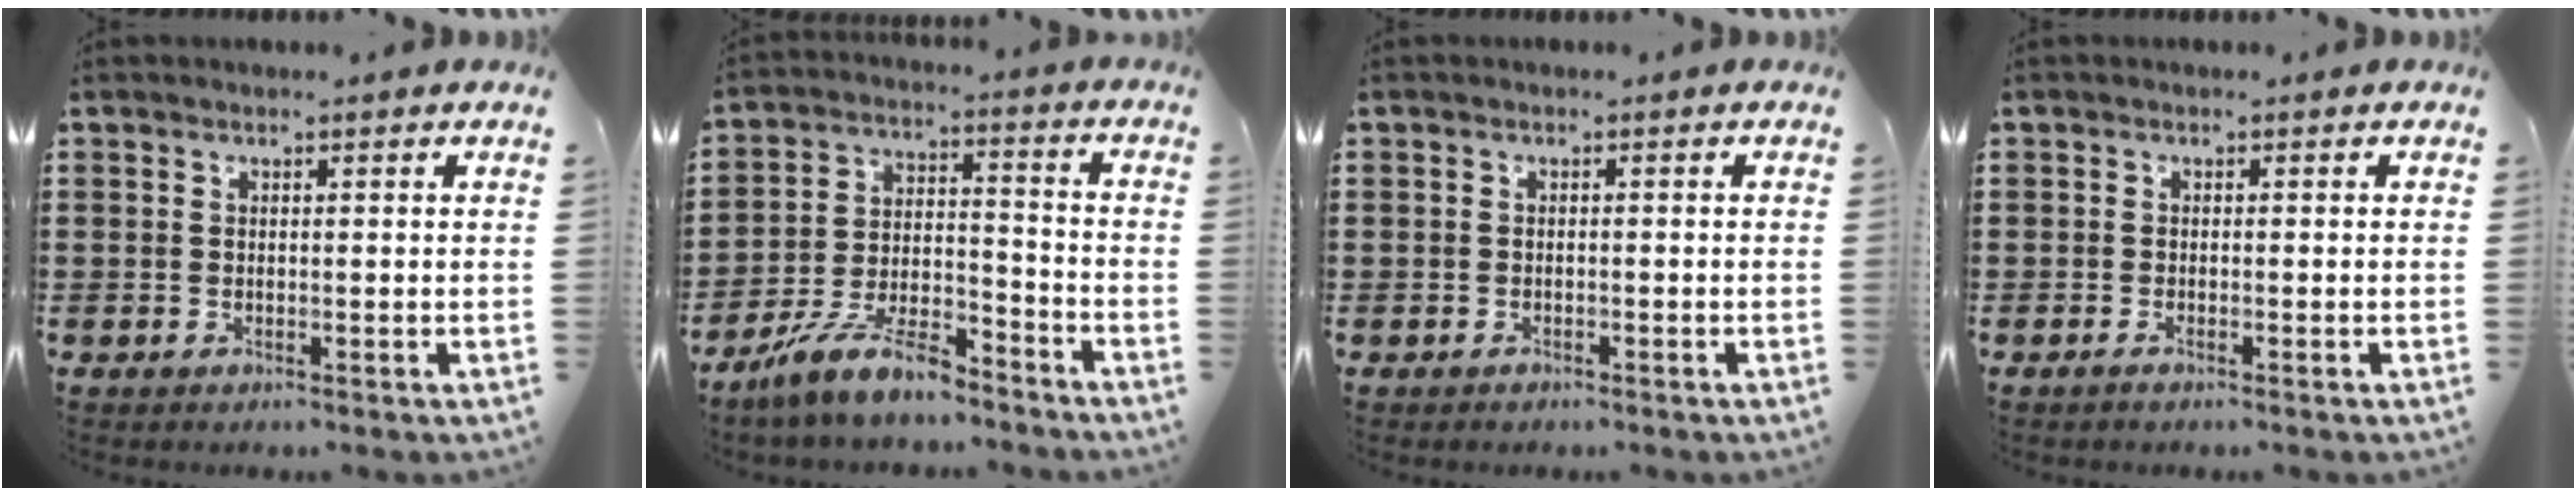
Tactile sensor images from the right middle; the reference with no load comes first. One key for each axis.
{"total": 9.6, "fx": -7.9, "fy": 1.7, "fz": 5.2, "tx": -0.106, "ty": 0.014, "tz": -0.152}
{"total": 0.8, "fx": -0.7, "fy": 0.4, "fz": 0.0, "tx": -0.002, "ty": 0.000, "tz": -0.015}
{"total": 0.7, "fx": -0.5, "fy": 0.0, "fz": 0.5, "tx": -0.010, "ty": -0.006, "tz": -0.008}